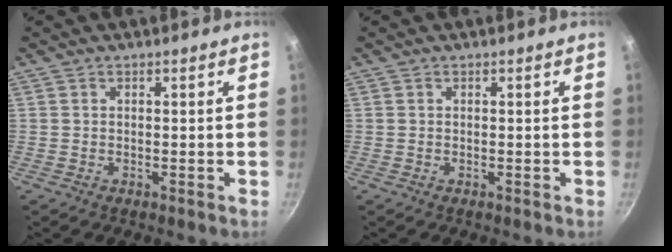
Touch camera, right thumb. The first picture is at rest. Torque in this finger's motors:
{"motor_torque": [0.00, 0.00, 0.01, 0.03, 0.00]}